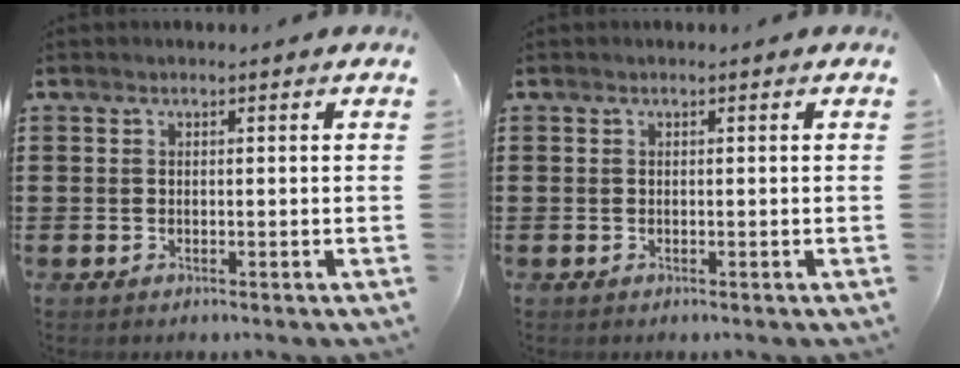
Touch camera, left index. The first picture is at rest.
{"total": 0.0}